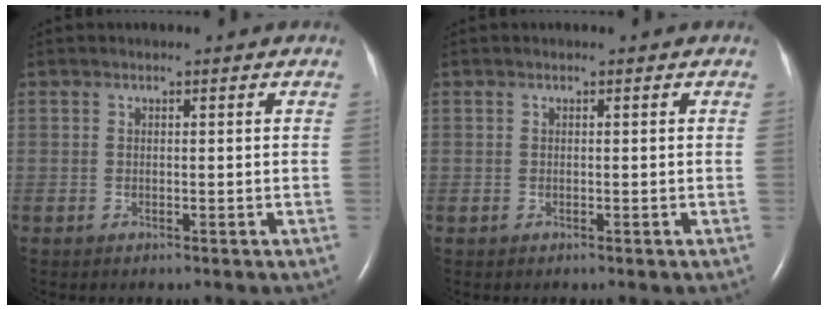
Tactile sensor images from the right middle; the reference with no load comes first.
{"total": 0.0}